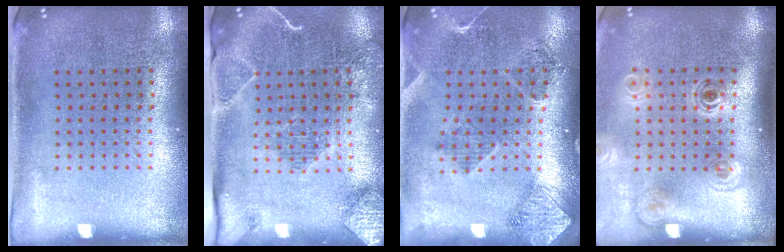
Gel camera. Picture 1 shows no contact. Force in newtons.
{"total": 2.0, "press": 1.9, "slide": 0.3}
{"total": 1.7, "press": 1.6, "slide": 0.7}
{"total": 1.9, "press": 1.3, "slide": 1.4}